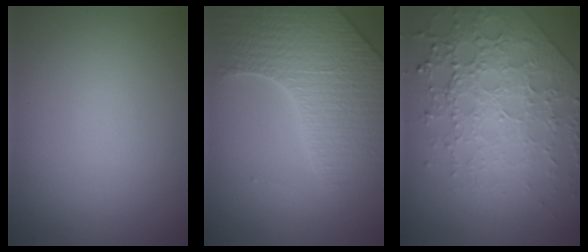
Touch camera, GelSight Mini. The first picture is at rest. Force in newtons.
{"total": 6.2, "press": 5.2, "slide": 3.4}
{"total": 7.6, "press": 5.5, "slide": 5.2}